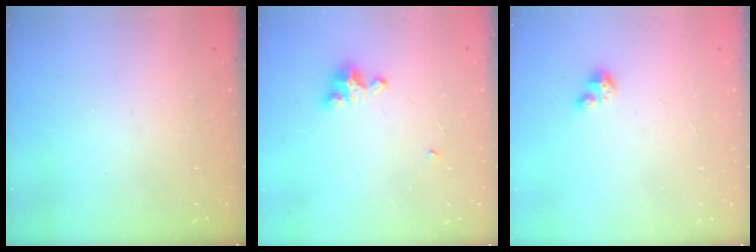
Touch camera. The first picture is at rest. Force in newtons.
{"total": 3.4, "press": 3.4, "slide": 0.4}
{"total": 1.9, "press": 1.9, "slide": 0.1}